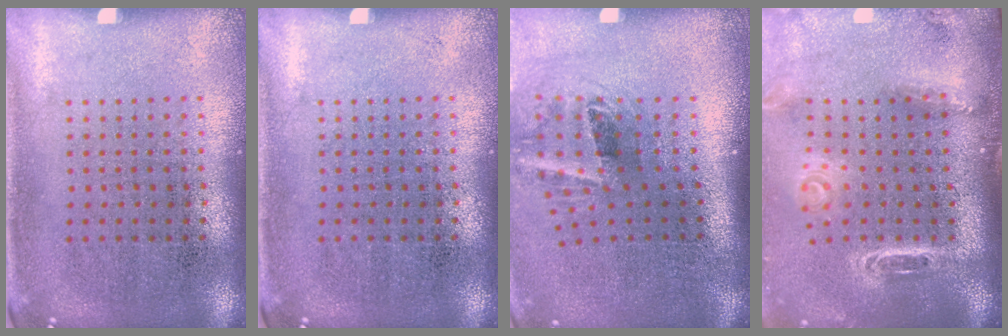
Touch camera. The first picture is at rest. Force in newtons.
{"total": 0.0}
{"total": 2.2, "press": 1.3, "slide": 1.7}
{"total": 3.0, "press": 2.1, "slide": 2.1}